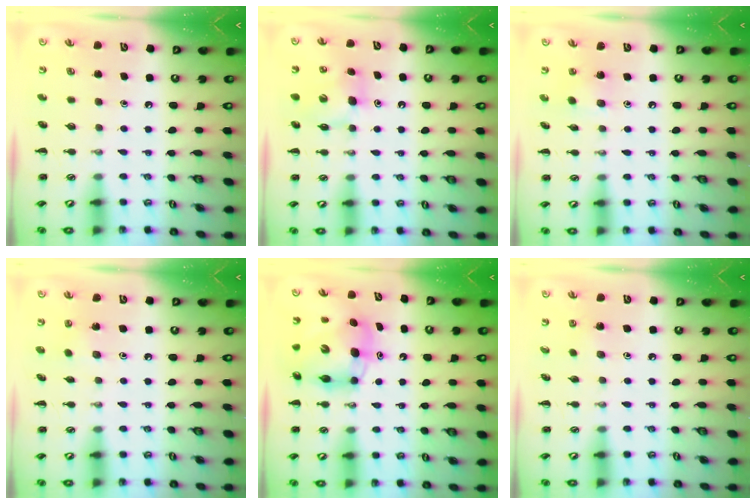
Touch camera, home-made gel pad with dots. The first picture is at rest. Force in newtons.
{"total": 6.2, "press": 6.2, "slide": 0.8}
{"total": 5.9, "press": 5.7, "slide": 1.6}
{"total": 5.3, "press": 5.1, "slide": 1.4}
{"total": 8.6, "press": 8.2, "slide": 2.4}
{"total": 2.4, "press": 2.2, "slide": 0.9}